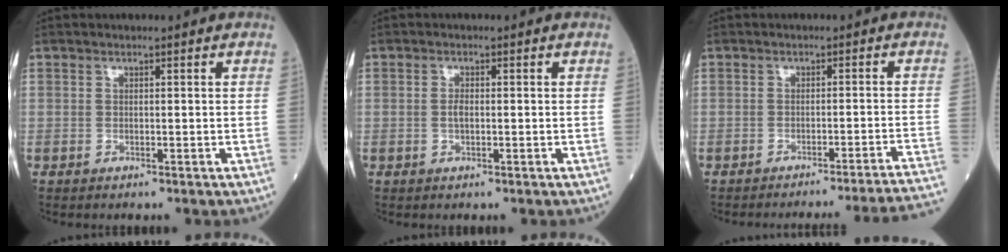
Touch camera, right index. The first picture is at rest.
{"total": 1.3, "force": [-0.1, 0.5, 1.2], "torque": [-0.027, 0.001, -0.003]}
{"total": 16.6, "force": [-15.8, -3.3, 3.7], "torque": [0.003, -0.026, -0.186]}